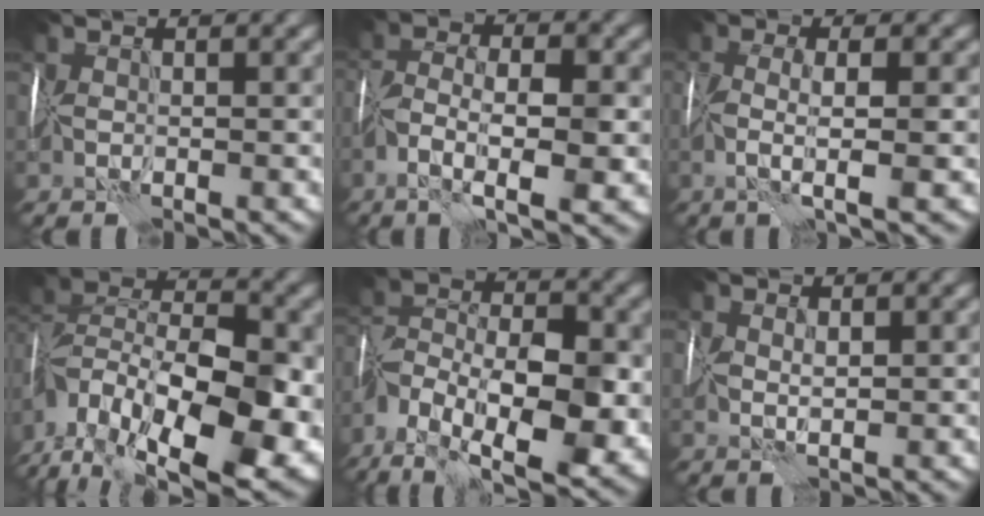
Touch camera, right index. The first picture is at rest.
{"total": 6.7, "force": [-2.0, 2.6, 5.8], "torque": [-0.101, 0.009, -0.038]}
{"total": 3.9, "force": [-0.4, 0.7, 3.8], "torque": [-0.063, -0.003, -0.009]}
{"total": 18.7, "force": [-9.2, 10.6, 12.4], "torque": [-0.221, -0.003, -0.136]}
{"total": 12.9, "force": [-6.3, 6.5, 9.2], "torque": [-0.167, -0.002, -0.109]}
{"total": 1.2, "force": [0.5, 0.6, 0.9], "torque": [-0.019, -0.002, 0.012]}